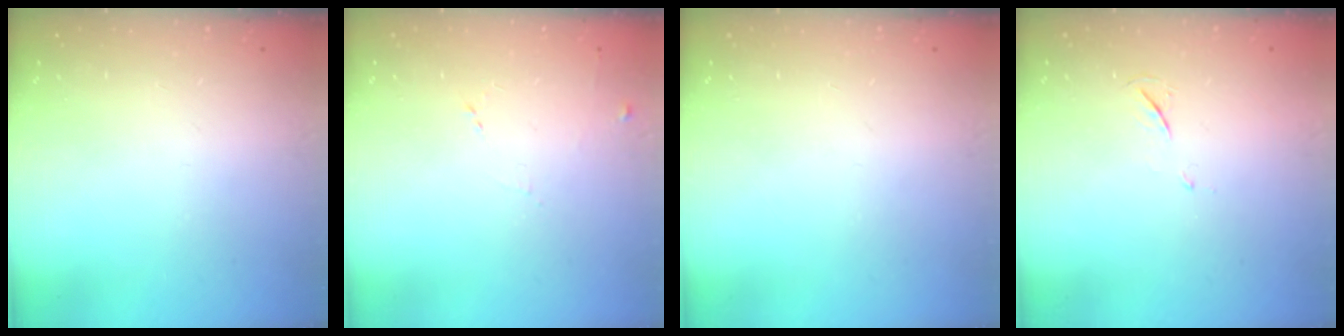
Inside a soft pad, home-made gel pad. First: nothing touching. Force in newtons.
{"total": 5.4, "press": 5.3, "slide": 0.9}
{"total": 0.0}
{"total": 4.1, "press": 4.1, "slide": 0.6}